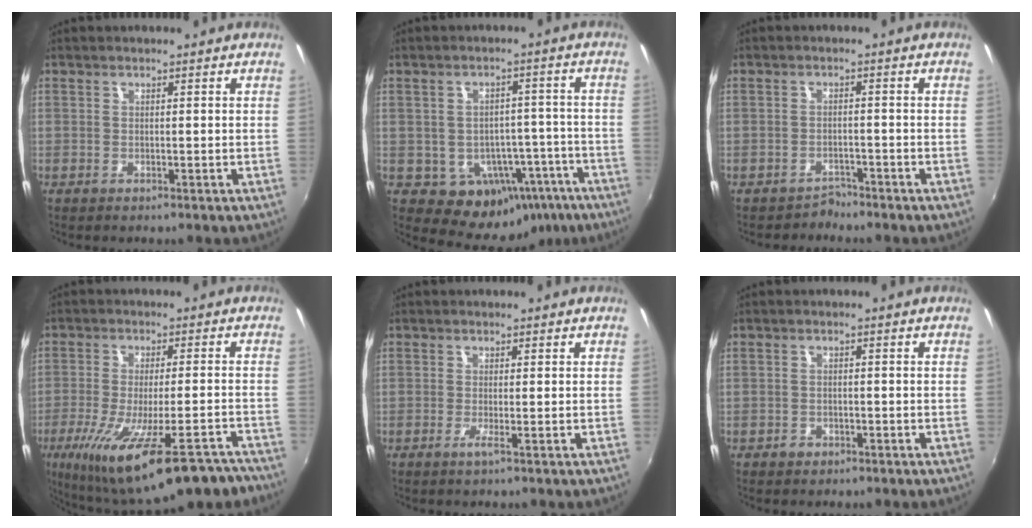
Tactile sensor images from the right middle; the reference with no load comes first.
{"total": 13.0, "force": [-6.6, 10.0, 5.0], "torque": [-0.086, 0.027, -0.050]}
{"total": 2.2, "force": [-2.0, 0.8, -0.4], "torque": [0.005, 0.002, -0.034]}
{"total": 21.4, "force": [-14.6, 5.1, 14.8], "torque": [-0.266, -0.071, -0.209]}
{"total": 1.0, "force": [-0.3, -0.4, 0.8], "torque": [-0.017, -0.006, -0.008]}
{"total": 1.5, "force": [-0.9, 1.1, 0.2], "torque": [-0.007, 0.000, -0.013]}